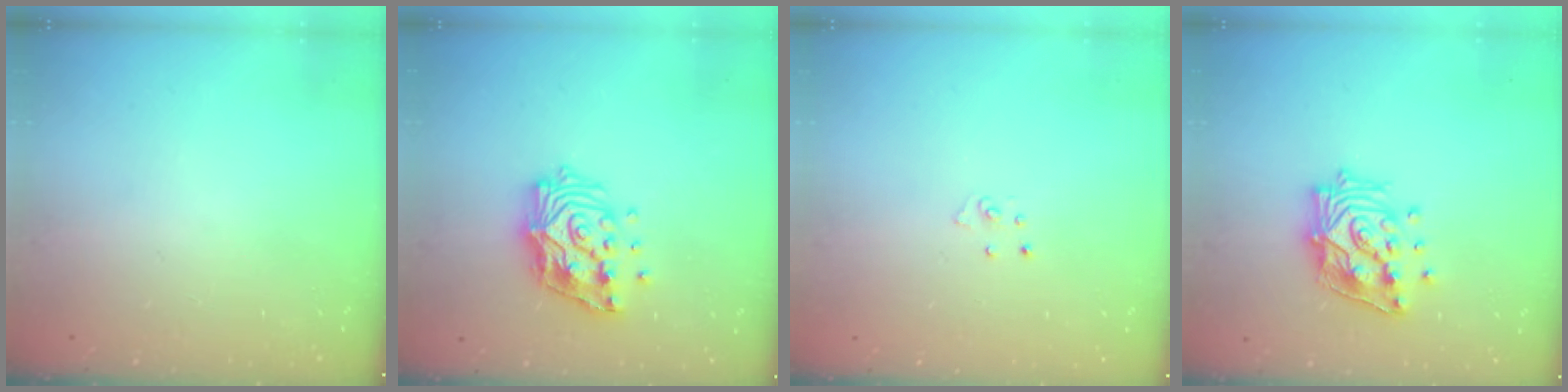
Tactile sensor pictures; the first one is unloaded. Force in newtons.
{"total": 15.4, "press": 15.3, "slide": 2.1}
{"total": 3.1, "press": 3.1, "slide": 0.2}
{"total": 16.7, "press": 16.7, "slide": 1.2}